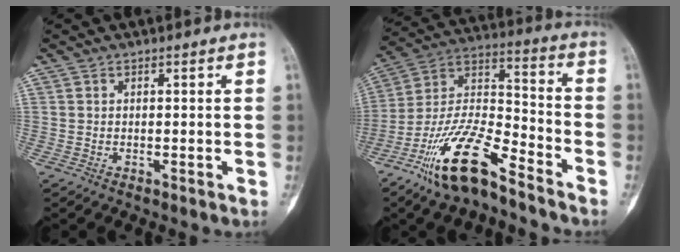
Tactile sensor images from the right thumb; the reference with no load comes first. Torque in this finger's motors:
{"motor_torque": [0.98, 0.16, 1.75, -1.02, 0.47]}